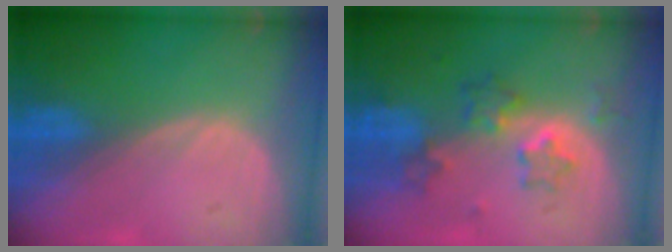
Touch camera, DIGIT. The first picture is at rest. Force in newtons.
{"total": 6.1, "press": 5.8, "slide": 1.8}